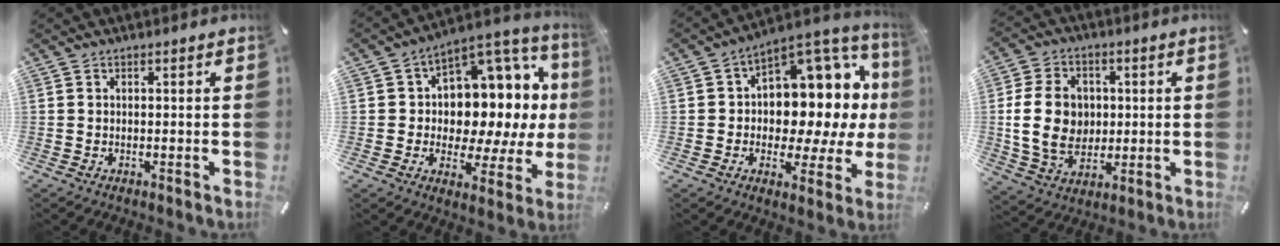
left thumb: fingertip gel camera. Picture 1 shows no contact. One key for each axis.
{"total": 11.7, "fx": 2.1, "fy": 9.4, "fz": 6.5, "tx": -0.065, "ty": -0.050, "tz": 0.040}
{"total": 12.5, "fx": 2.8, "fy": 9.5, "fz": 7.6, "tx": -0.081, "ty": -0.056, "tz": 0.049}
{"total": 13.8, "fx": 0.5, "fy": 11.1, "fz": 8.2, "tx": -0.183, "ty": 0.009, "tz": 0.008}